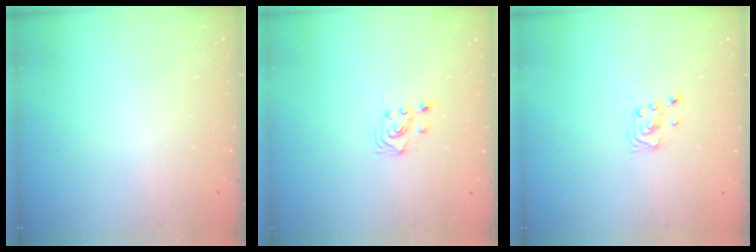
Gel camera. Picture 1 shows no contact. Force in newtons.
{"total": 2.6, "press": 2.6, "slide": 0.3}
{"total": 2.2, "press": 2.2, "slide": 0.2}